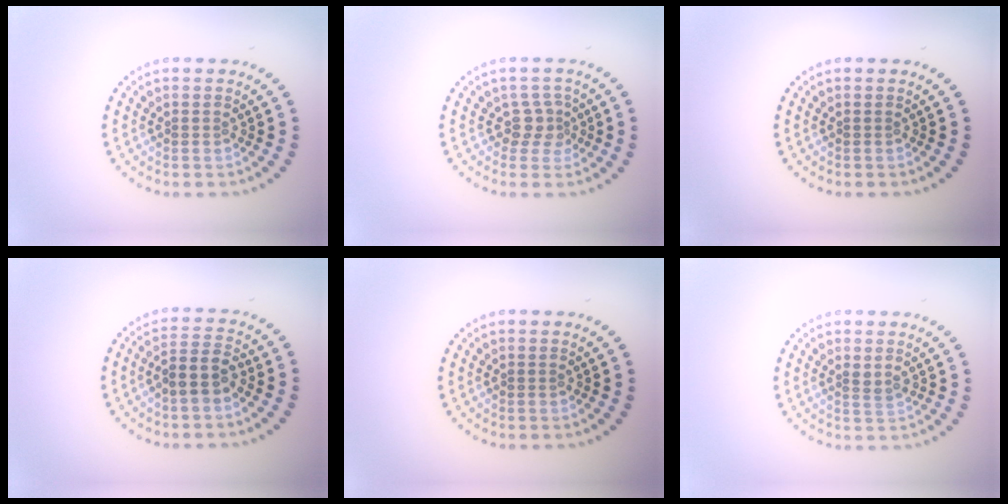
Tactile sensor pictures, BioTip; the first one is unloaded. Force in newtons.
{"total": 1.9, "press": 1.4, "slide": 1.3}
{"total": 0.0}
{"total": 2.8, "press": 2.5, "slide": 1.2}
{"total": 0.0}
{"total": 1.0, "press": 0.8, "slide": 0.6}